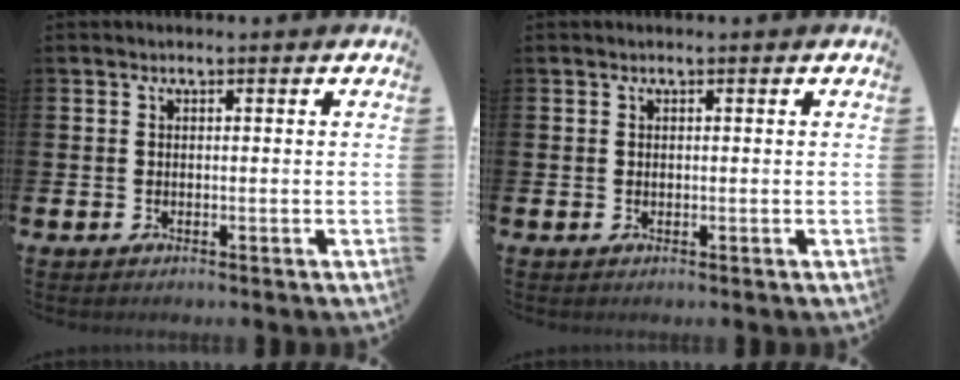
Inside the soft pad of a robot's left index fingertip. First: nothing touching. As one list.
[{"total": 0.0}]